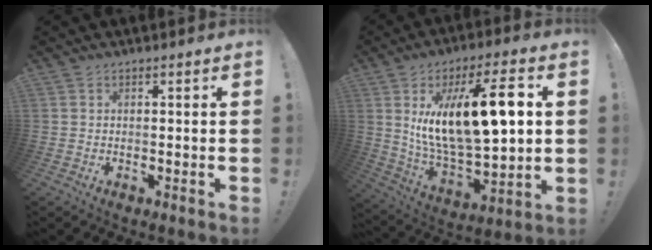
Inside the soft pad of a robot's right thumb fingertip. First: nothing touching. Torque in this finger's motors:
{"motor_torque": [1.11, 1.28, 0.32, 0.39, 0.71]}